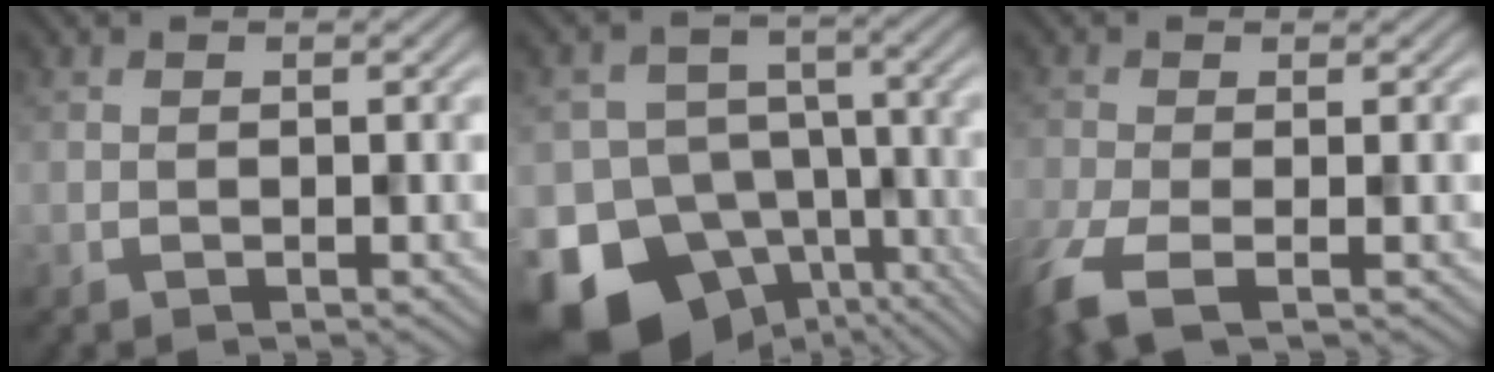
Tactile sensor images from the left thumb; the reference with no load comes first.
{"total": 17.0, "force": [-10.8, 12.0, 5.4], "torque": [-0.126, -0.051, -0.145]}
{"total": 5.1, "force": [-3.0, 1.3, 3.8], "torque": [-0.080, -0.013, -0.062]}